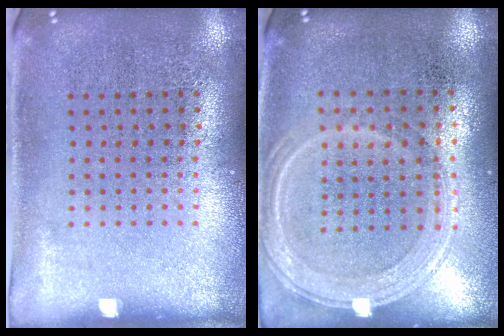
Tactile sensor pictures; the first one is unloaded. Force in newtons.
{"total": 1.2, "press": 1.2, "slide": 0.3}